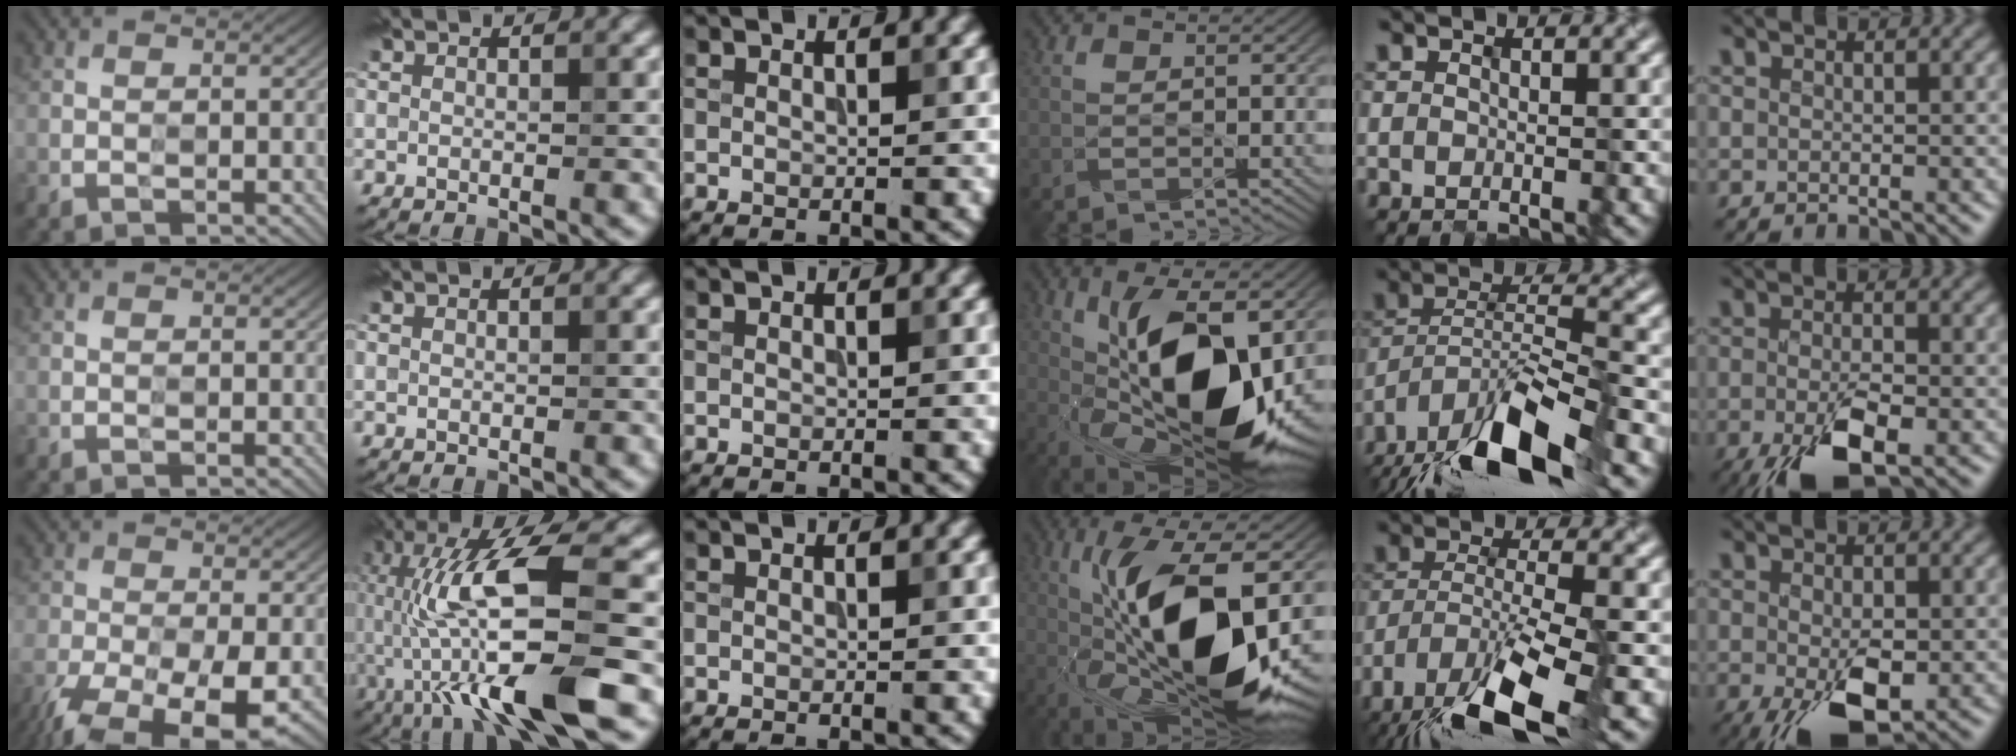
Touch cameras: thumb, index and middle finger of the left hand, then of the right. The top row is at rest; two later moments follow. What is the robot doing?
{"motion": "extract", "object": "ethernet cable"}